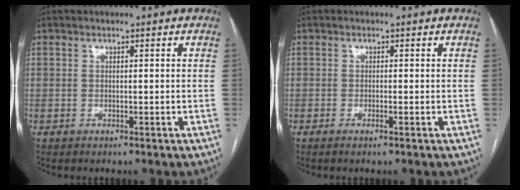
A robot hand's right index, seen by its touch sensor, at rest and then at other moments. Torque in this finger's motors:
{"motor_torque": [0.13, 0.12, -0.03, 0.00]}